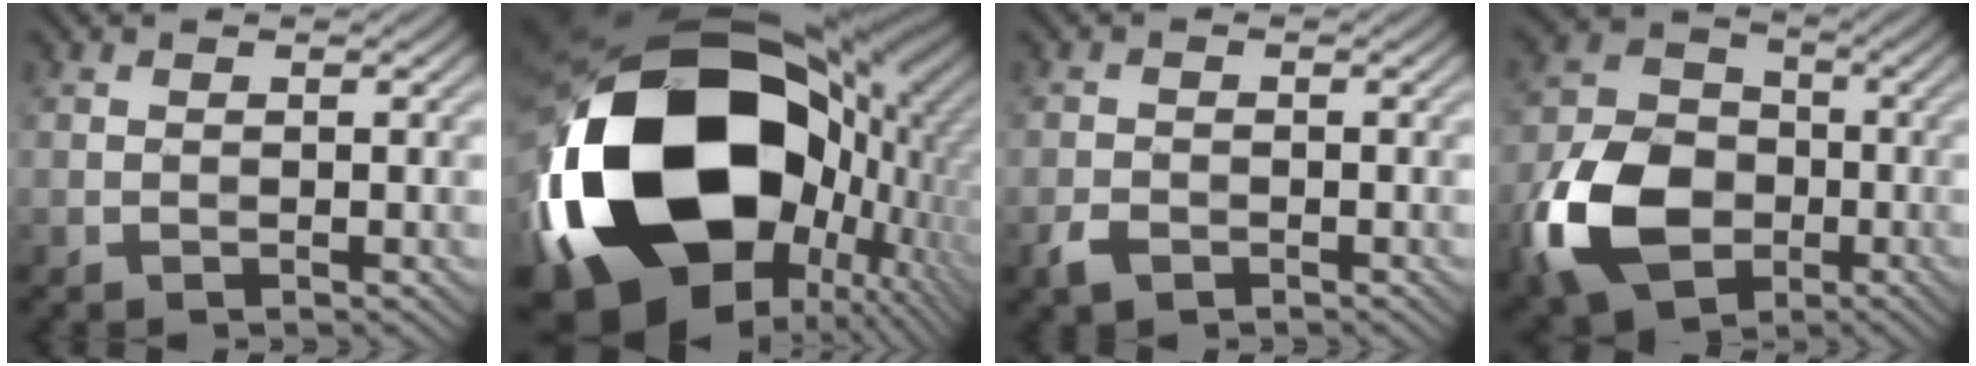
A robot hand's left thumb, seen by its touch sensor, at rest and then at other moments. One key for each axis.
{"total": 24.0, "fx": -3.1, "fy": 17.2, "fz": 16.6, "tx": -0.358, "ty": -0.058, "tz": -0.018}
{"total": 2.4, "fx": -1.5, "fy": 1.6, "fz": 1.0, "tx": -0.025, "ty": -0.002, "tz": -0.036}
{"total": 13.6, "fx": -4.7, "fy": 10.3, "fz": 7.5, "tx": -0.182, "ty": -0.012, "tz": -0.109}